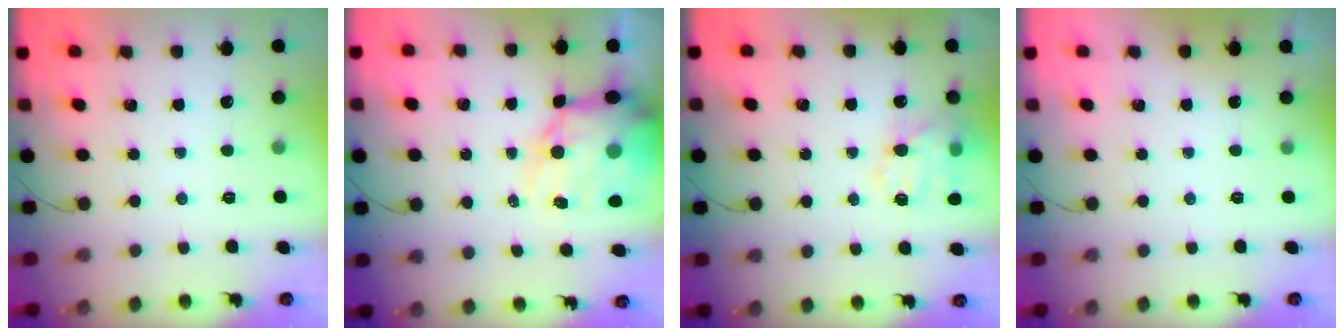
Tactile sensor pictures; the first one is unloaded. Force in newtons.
{"total": 15.6, "press": 15.2, "slide": 3.8}
{"total": 15.1, "press": 14.9, "slide": 2.4}
{"total": 1.6, "press": 1.6, "slide": 0.2}